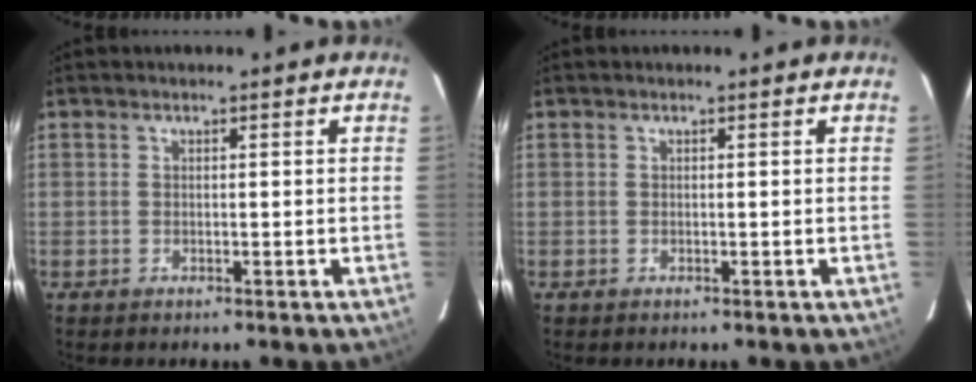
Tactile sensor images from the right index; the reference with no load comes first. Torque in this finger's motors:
{"motor_torque": [0.00, 0.00, 0.01, 0.01]}